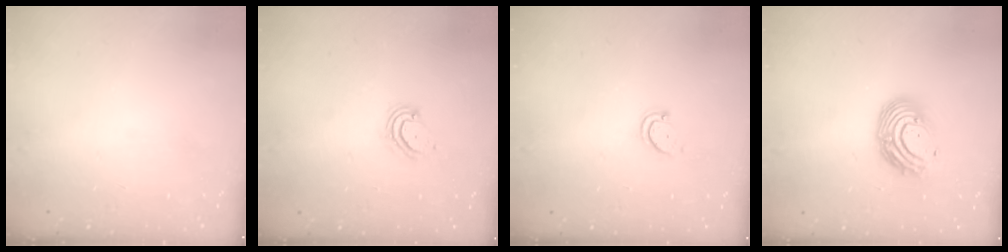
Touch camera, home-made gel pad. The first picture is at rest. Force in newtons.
{"total": 3.8, "press": 3.8, "slide": 0.5}
{"total": 2.8, "press": 2.8, "slide": 0.3}
{"total": 10.7, "press": 10.6, "slide": 0.9}